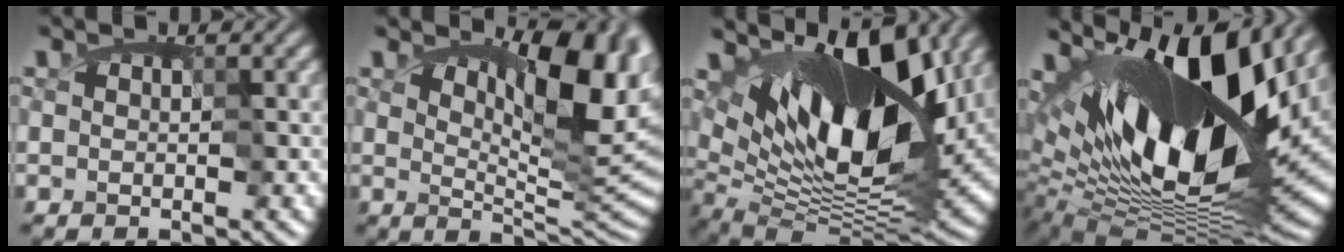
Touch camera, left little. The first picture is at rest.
{"total": 9.9, "force": [3.0, 4.6, 8.2], "torque": [-0.109, -0.008, 0.051]}
{"total": 14.2, "force": [4.6, 7.4, 11.2], "torque": [-0.184, 0.002, 0.078]}
{"total": 16.2, "force": [4.7, 8.0, 13.3], "torque": [-0.231, 0.010, 0.076]}